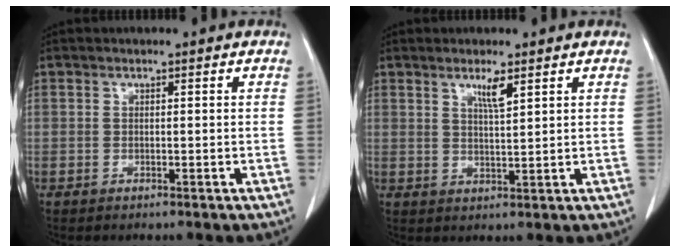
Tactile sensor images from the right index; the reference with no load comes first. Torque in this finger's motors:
{"motor_torque": [0.14, 0.14, 0.02, 0.02]}